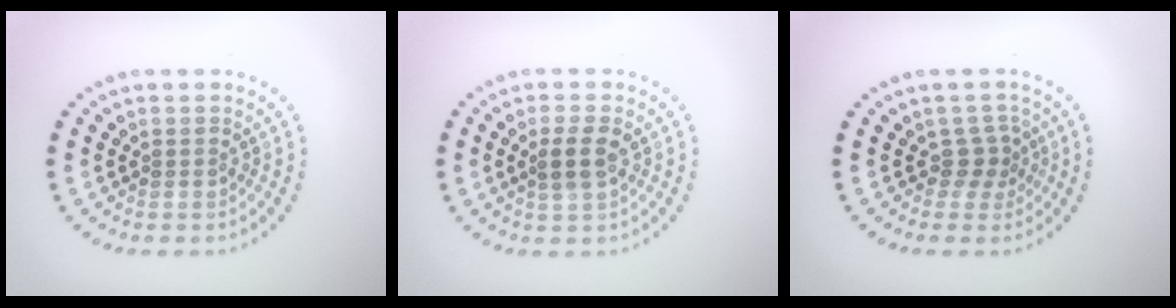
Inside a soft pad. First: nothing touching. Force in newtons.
{"total": 2.3, "press": 2.2, "slide": 0.7}
{"total": 1.9, "press": 1.2, "slide": 1.5}